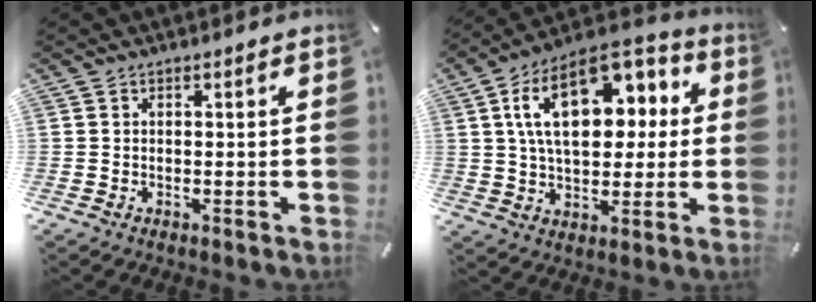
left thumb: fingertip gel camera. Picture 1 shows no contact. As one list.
[{"total": 20.3, "force": [5.9, 12.5, 14.9], "torque": [-0.271, -0.012, 0.098]}]